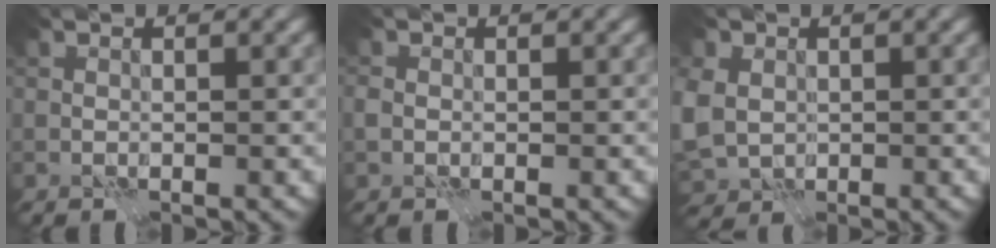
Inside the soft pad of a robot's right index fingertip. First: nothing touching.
{"total": 0.9, "force": [-0.2, 0.8, 0.4], "torque": [-0.009, 0.001, -0.007]}
{"total": 5.8, "force": [0.2, 4.8, 3.2], "torque": [-0.102, -0.002, 0.002]}